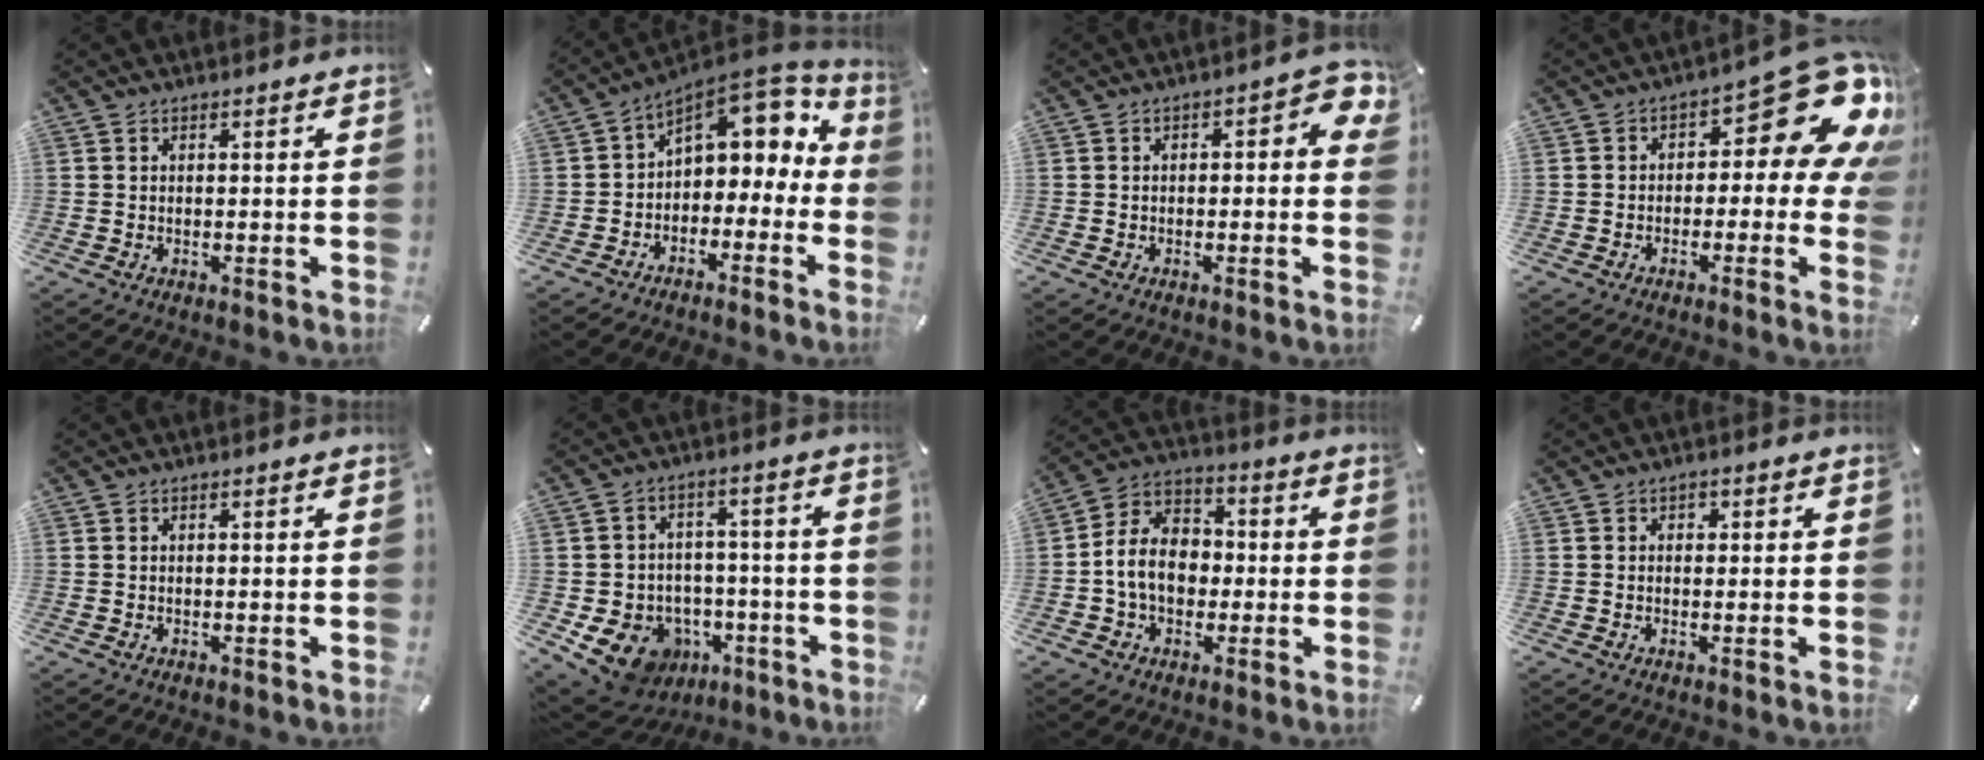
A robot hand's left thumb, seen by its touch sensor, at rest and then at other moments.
{"total": 7.4, "force": [3.1, 5.4, 4.0], "torque": [-0.057, -0.030, 0.057]}
{"total": 4.3, "force": [-0.4, 2.3, 3.6], "torque": [-0.051, 0.010, -0.012]}
{"total": 15.1, "force": [6.1, 7.2, 11.9], "torque": [-0.143, -0.046, 0.097]}
{"total": 0.0}
{"total": 12.8, "force": [-5.5, 10.5, 4.9], "torque": [-0.096, 0.025, -0.084]}
{"total": 10.6, "force": [-1.9, 8.5, 6.0], "torque": [-0.140, 0.019, -0.040]}
{"total": 1.1, "force": [0.0, 1.0, 0.3], "torque": [-0.006, 0.007, -0.002]}